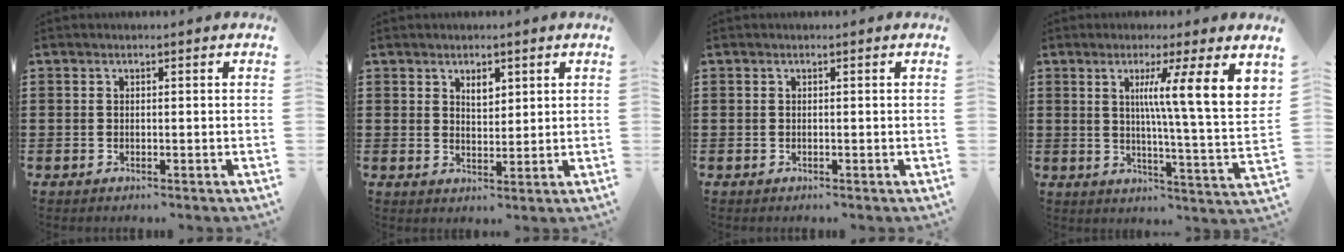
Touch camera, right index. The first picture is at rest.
{"total": 2.8, "force": [1.8, 1.5, 1.6], "torque": [-0.029, 0.001, 0.030]}
{"total": 0.0}
{"total": 9.6, "force": [4.2, -0.2, 8.6], "torque": [-0.150, -0.026, 0.059]}